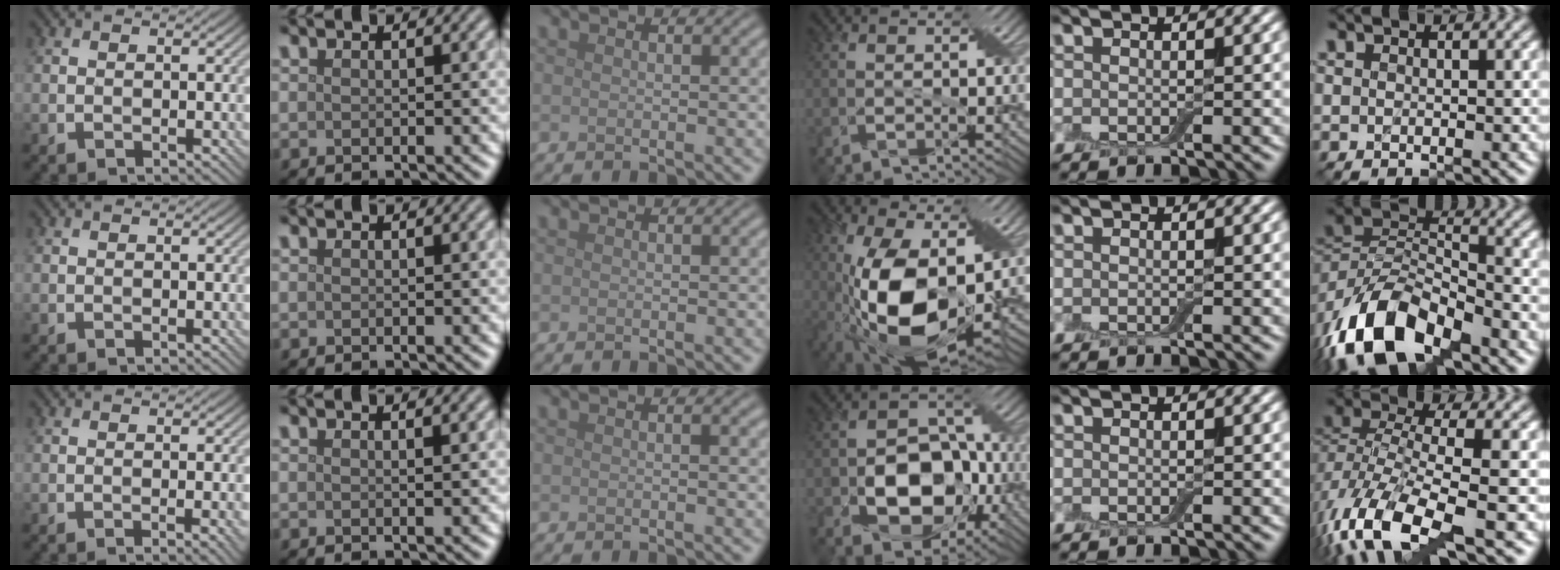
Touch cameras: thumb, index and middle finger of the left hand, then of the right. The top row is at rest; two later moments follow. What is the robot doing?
{"motion": "cut", "object": "aluminum foil"}